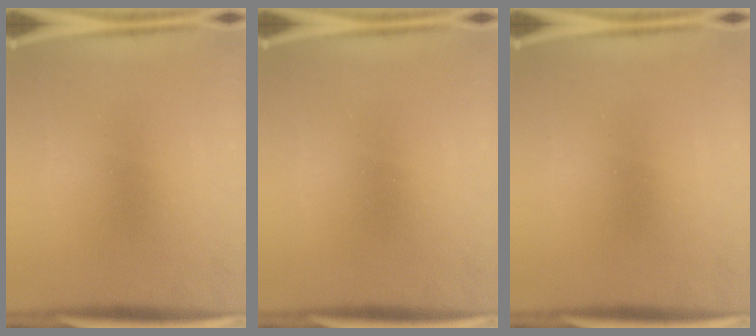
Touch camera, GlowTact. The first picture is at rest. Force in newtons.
{"total": 0.0}
{"total": 0.0}